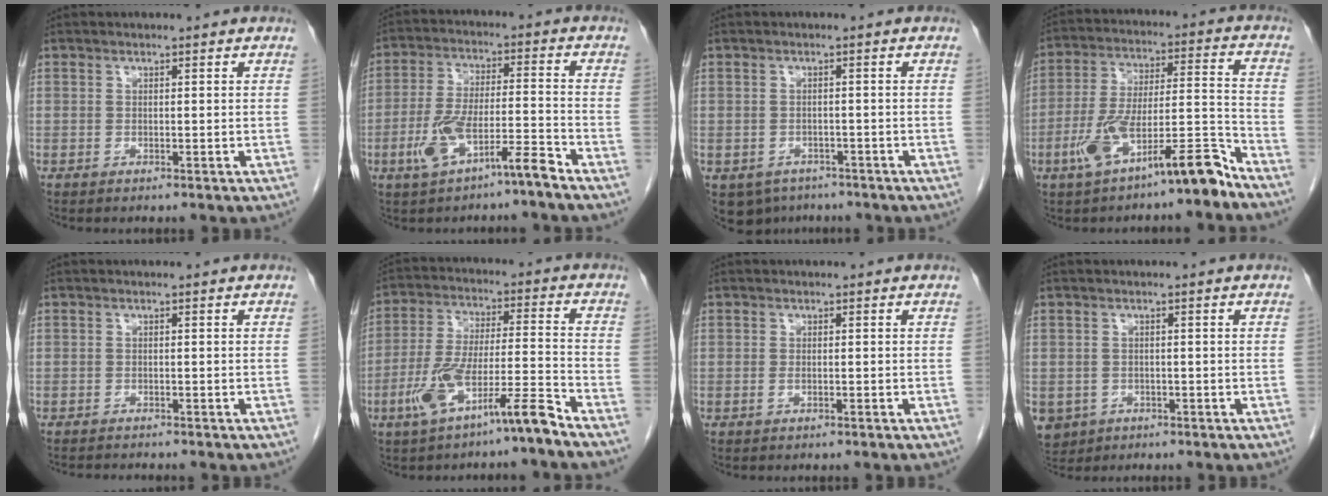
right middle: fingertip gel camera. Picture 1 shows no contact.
{"total": 8.6, "force": [-5.2, 1.3, 6.7], "torque": [-0.141, 0.013, -0.093]}
{"total": 5.8, "force": [-3.9, 4.1, 1.1], "torque": [-0.017, 0.002, -0.053]}
{"total": 12.7, "force": [-8.3, 1.7, 9.4], "torque": [-0.179, 0.021, -0.143]}
{"total": 3.4, "force": [-3.2, 0.3, 0.9], "torque": [-0.009, -0.009, -0.046]}
{"total": 10.7, "force": [-6.8, 0.5, 8.2], "torque": [-0.168, 0.005, -0.126]}
{"total": 0.7, "force": [-0.4, 0.1, 0.6], "torque": [-0.015, 0.000, -0.005]}
{"total": 6.4, "force": [-2.9, 5.4, 1.7], "torque": [-0.048, -0.002, -0.040]}